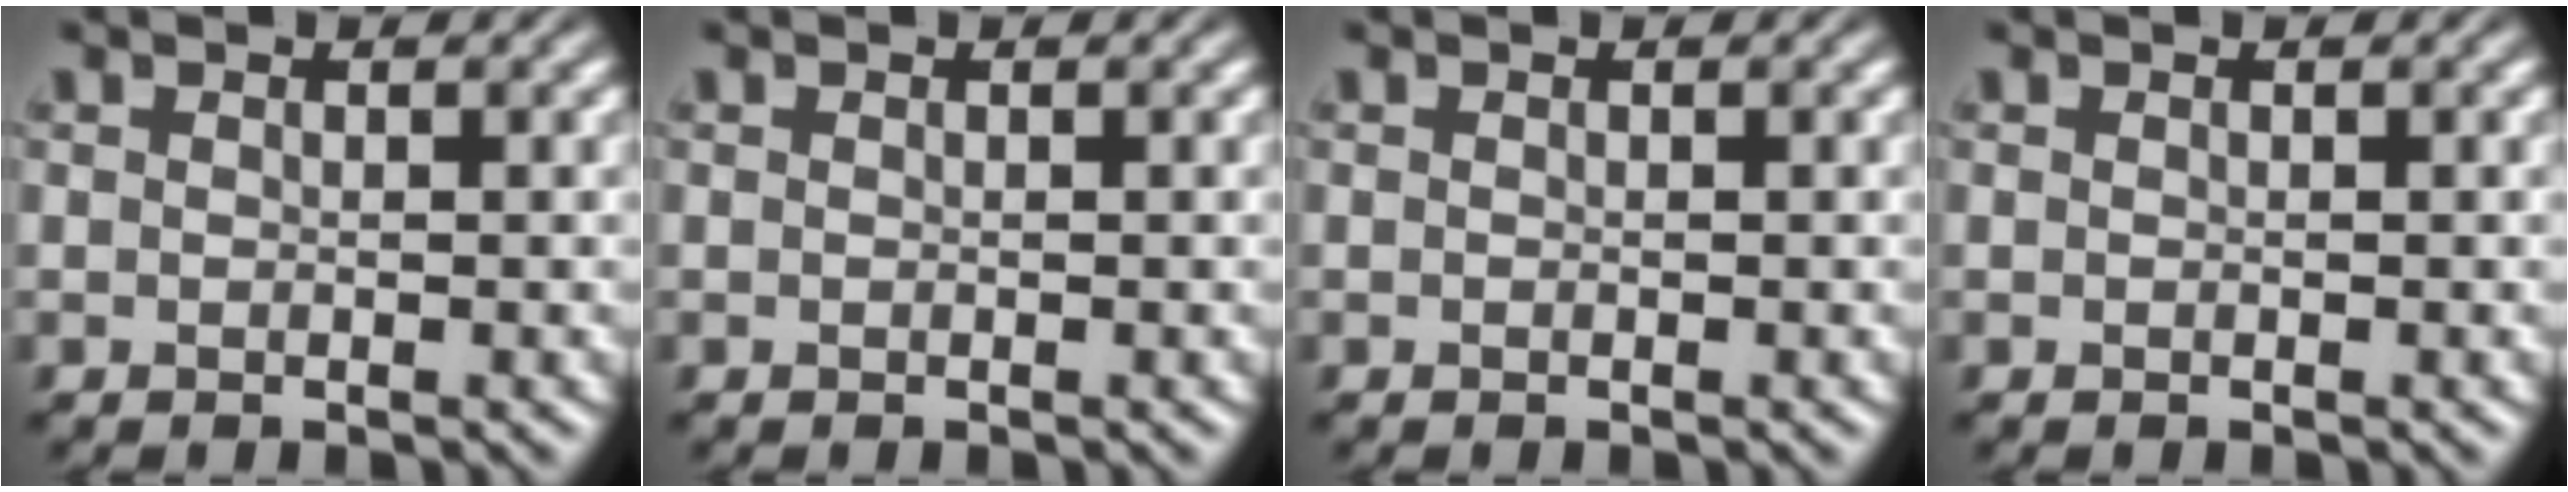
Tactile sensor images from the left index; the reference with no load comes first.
{"total": 0.0}
{"total": 0.0}
{"total": 0.0}